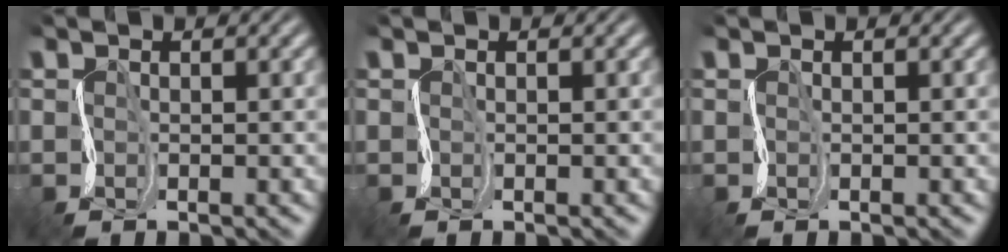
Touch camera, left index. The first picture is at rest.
{"total": 0.0}
{"total": 0.0}